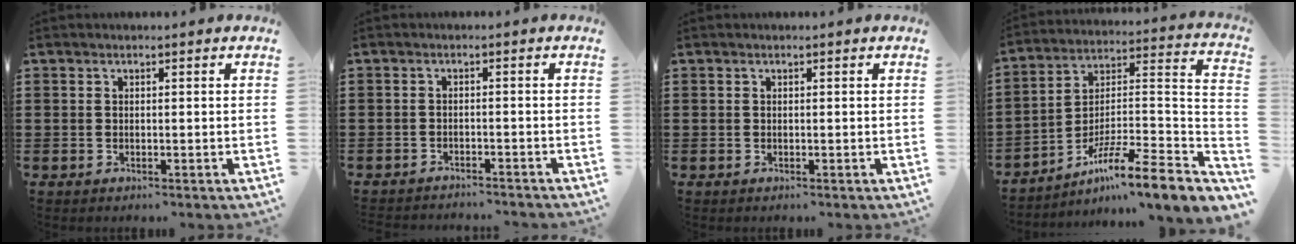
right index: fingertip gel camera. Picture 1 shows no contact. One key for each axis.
{"total": 1.8, "fx": -1.8, "fy": 0.0, "fz": 0.1, "tx": -0.006, "ty": 0.001, "tz": -0.038}
{"total": 0.0}
{"total": 9.6, "fx": -6.9, "fy": 1.0, "fz": 6.6, "tx": -0.106, "ty": -0.006, "tz": -0.138}